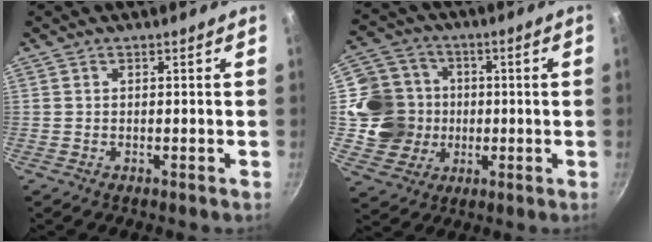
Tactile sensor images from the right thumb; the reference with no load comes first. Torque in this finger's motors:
{"motor_torque": [0.09, 0.09, 0.02, 0.49, 0.01]}